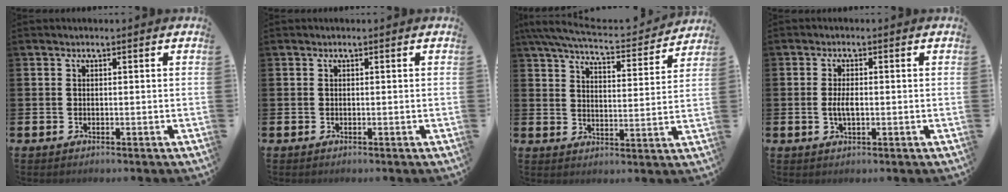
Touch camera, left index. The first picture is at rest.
{"total": 0.0}
{"total": 6.4, "force": [5.8, 1.3, 2.3], "torque": [-0.068, -0.041, 0.096]}
{"total": 2.6, "force": [-0.2, 1.1, 2.4], "torque": [-0.045, 0.002, -0.006]}